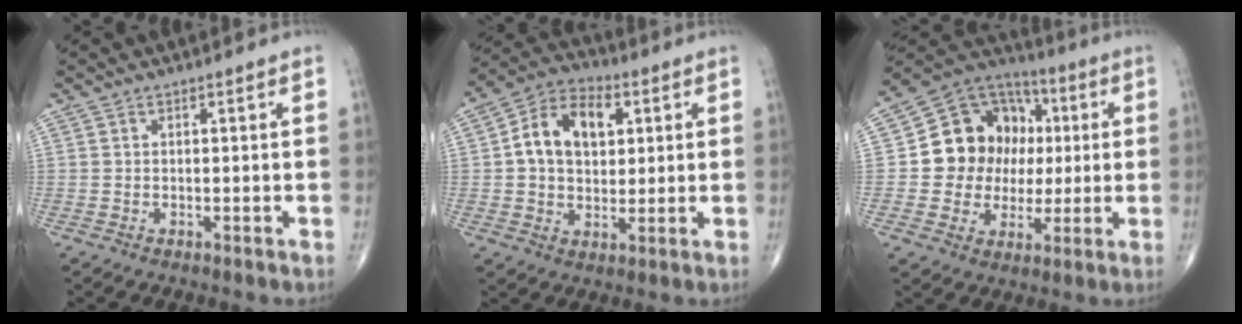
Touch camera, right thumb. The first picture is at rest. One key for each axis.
{"total": 12.9, "fx": 3.0, "fy": 8.8, "fz": 8.9, "tx": -0.124, "ty": 0.010, "tz": 0.044}
{"total": 16.8, "fx": 1.6, "fy": 14.4, "fz": 8.6, "tx": -0.092, "ty": 0.027, "tz": 0.032}